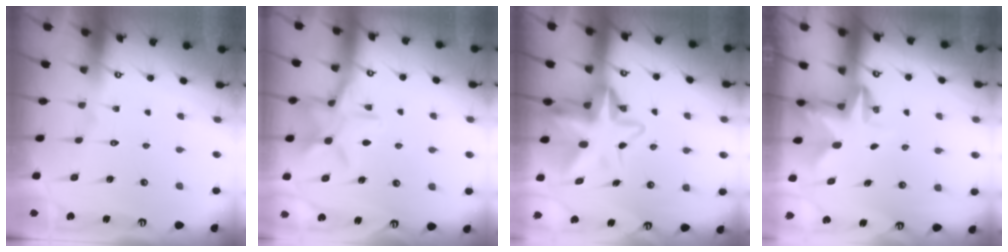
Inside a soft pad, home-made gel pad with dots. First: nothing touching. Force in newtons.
{"total": 11.8, "press": 11.8, "slide": 0.8}
{"total": 11.4, "press": 11.3, "slide": 1.6}
{"total": 2.7, "press": 2.6, "slide": 0.5}